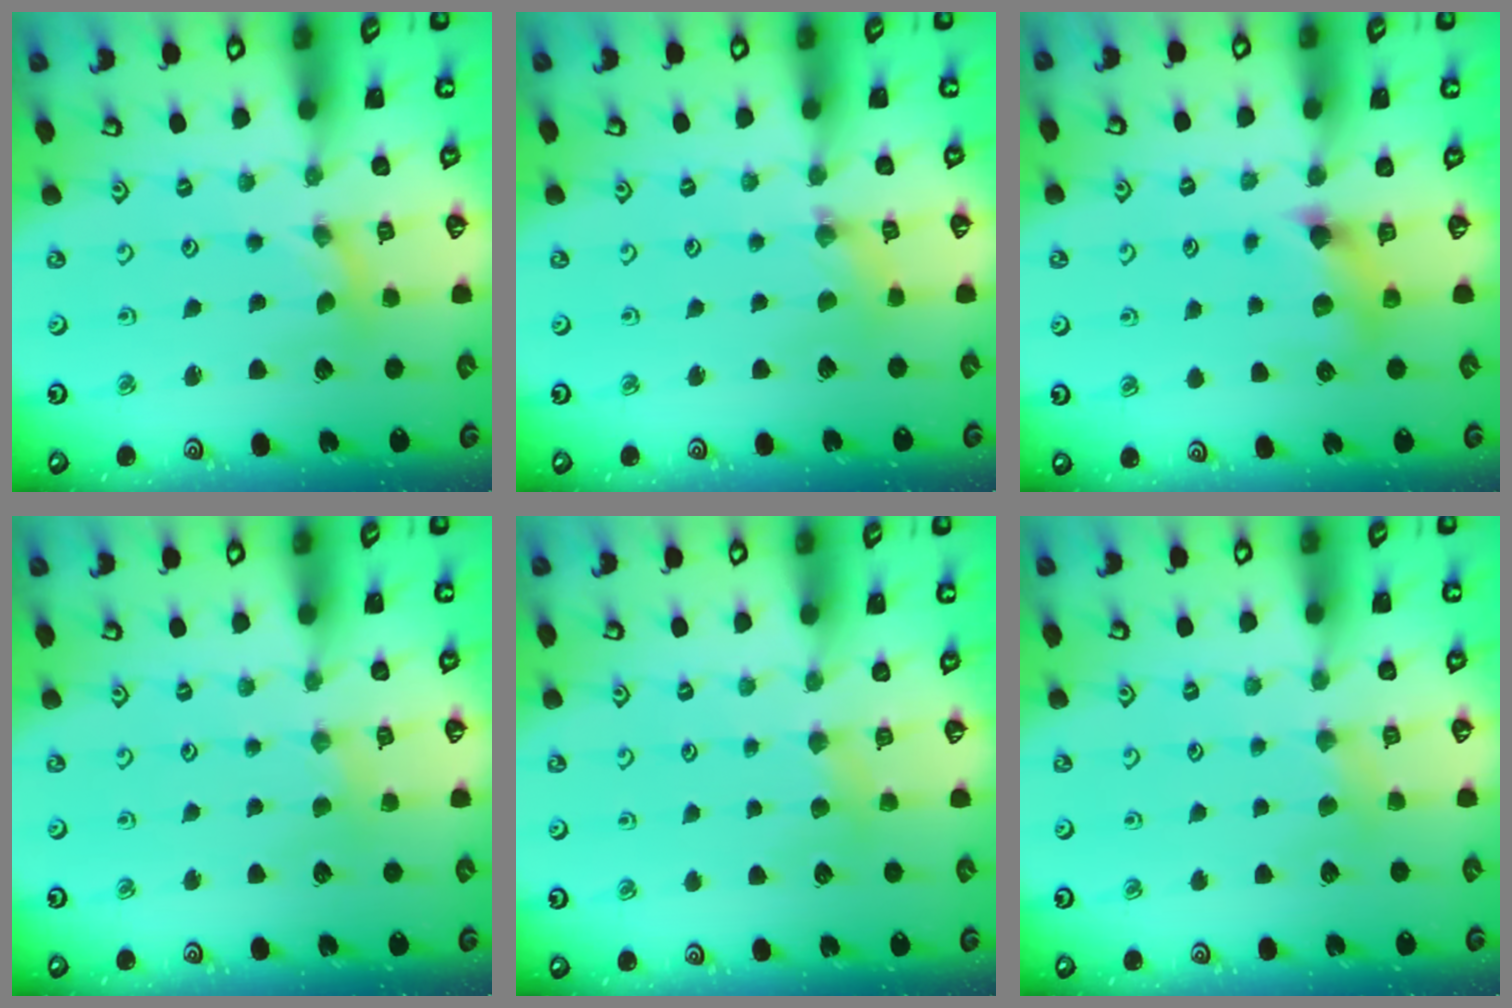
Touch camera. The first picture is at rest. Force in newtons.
{"total": 1.2, "press": 1.2, "slide": 0.3}
{"total": 7.2, "press": 7.2, "slide": 0.7}
{"total": 1.8, "press": 1.7, "slide": 0.2}
{"total": 3.3, "press": 3.2, "slide": 0.5}
{"total": 4.1, "press": 4.0, "slide": 0.6}